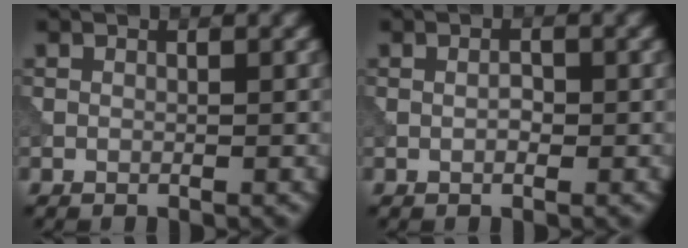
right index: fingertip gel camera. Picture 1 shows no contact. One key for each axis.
{"total": 0.9, "fx": -0.1, "fy": 0.3, "fz": 0.8, "tx": -0.014, "ty": 0.002, "tz": -0.001}